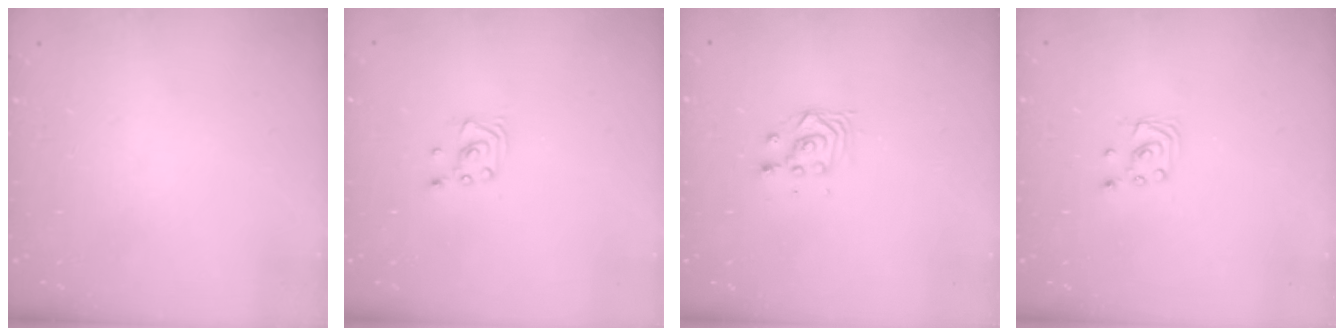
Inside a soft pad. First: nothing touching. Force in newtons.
{"total": 2.2, "press": 2.2, "slide": 0.2}
{"total": 3.4, "press": 3.4, "slide": 0.1}
{"total": 2.2, "press": 2.2, "slide": 0.2}